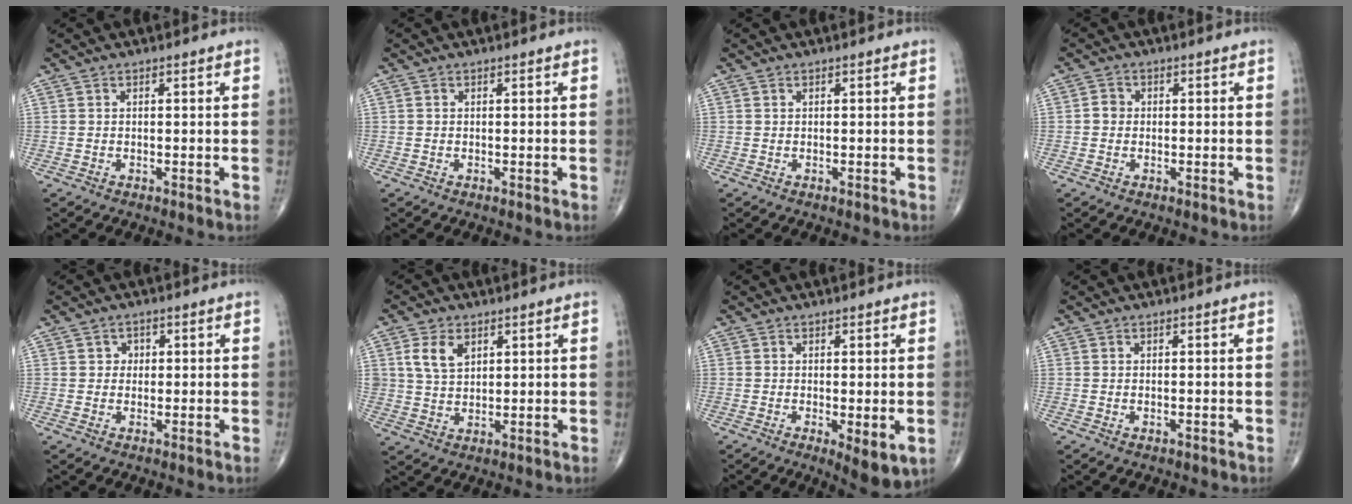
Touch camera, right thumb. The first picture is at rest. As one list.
[{"total": 0.0}, {"total": 0.0}, {"total": 2.0, "force": [-0.1, 1.8, 0.8], "torque": [-0.003, 0.005, -0.006]}, {"total": 2.1, "force": [0.4, 1.9, 0.7], "torque": [0.005, 0.002, 0.002]}, {"total": 6.2, "force": [2.6, 4.1, 3.9], "torque": [-0.060, -0.009, 0.054]}, {"total": 5.8, "force": [-1.3, 2.0, 5.3], "torque": [-0.078, -0.019, -0.015]}, {"total": 0.6, "force": [-0.2, 0.3, 0.5], "torque": [-0.009, 0.001, -0.001]}]